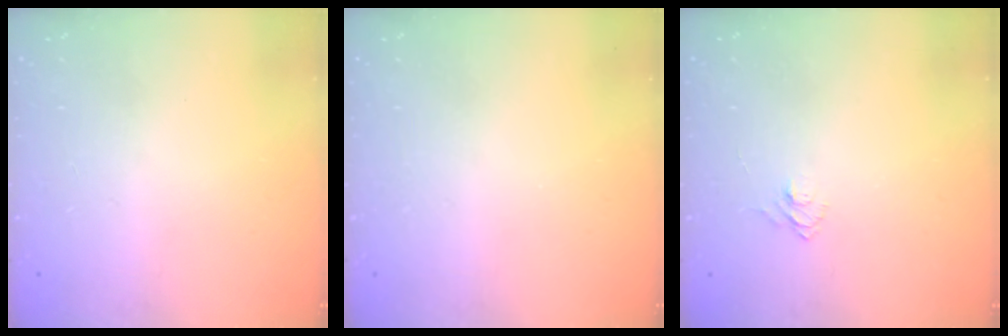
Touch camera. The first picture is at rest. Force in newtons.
{"total": 0.0}
{"total": 4.5, "press": 4.4, "slide": 0.4}